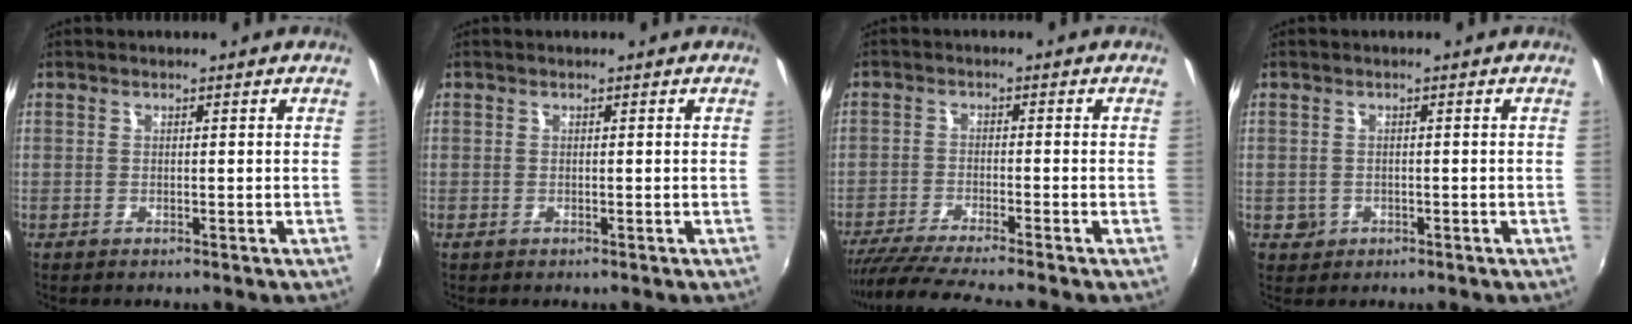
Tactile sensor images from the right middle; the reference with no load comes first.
{"total": 0.0}
{"total": 10.8, "force": [-9.5, -1.0, 5.2], "torque": [-0.116, -0.031, -0.164]}
{"total": 2.0, "force": [-0.5, 1.9, 0.4], "torque": [-0.011, -0.003, -0.005]}